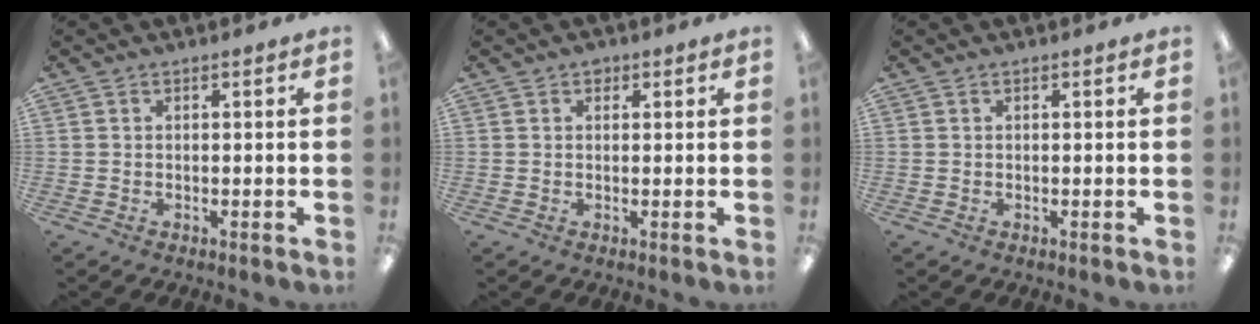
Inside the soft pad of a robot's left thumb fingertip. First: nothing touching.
{"total": 1.3, "force": [0.7, 0.9, 0.5], "torque": [-0.003, -0.001, 0.011]}
{"total": 0.0}